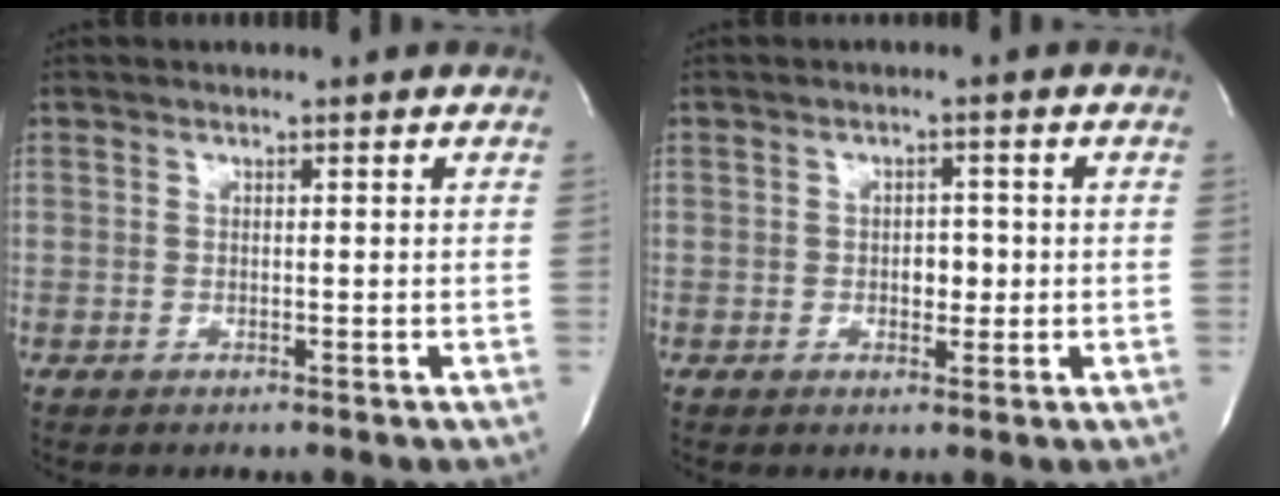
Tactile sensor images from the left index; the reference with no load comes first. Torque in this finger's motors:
{"motor_torque": [0.14, -0.10, 0.02, 0.04]}